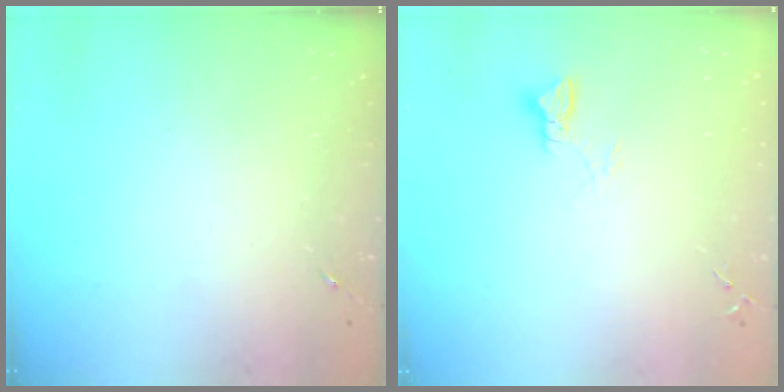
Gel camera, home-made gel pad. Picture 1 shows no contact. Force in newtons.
{"total": 3.0, "press": 3.0, "slide": 0.3}